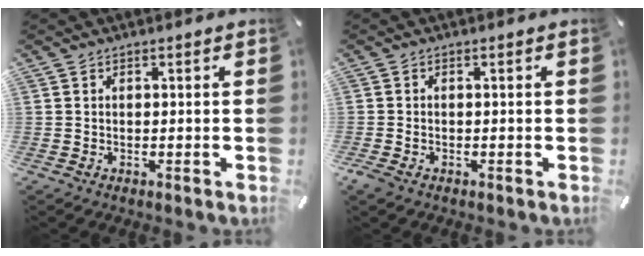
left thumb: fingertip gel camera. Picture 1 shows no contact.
{"total": 1.2, "force": [-0.7, 0.8, 0.5], "torque": [-0.010, 0.001, -0.014]}